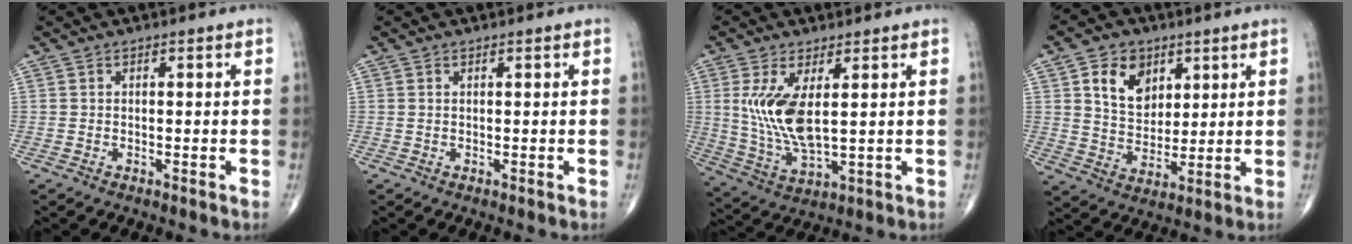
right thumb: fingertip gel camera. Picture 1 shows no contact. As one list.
[{"total": 0.0}, {"total": 10.8, "force": [2.2, 4.2, 9.6], "torque": [-0.202, -0.022, 0.056]}, {"total": 9.8, "force": [4.1, 7.3, 5.1], "torque": [-0.058, -0.023, 0.079]}]